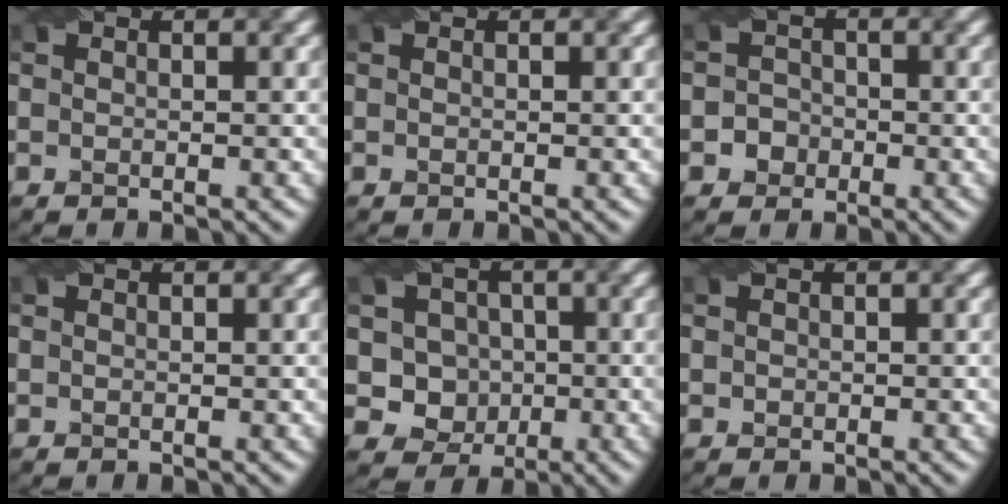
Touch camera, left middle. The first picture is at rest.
{"total": 0.0}
{"total": 2.0, "force": [-0.7, 1.9, 0.2], "torque": [0.021, 0.001, -0.016]}
{"total": 0.0}
{"total": 4.9, "force": [0.0, 4.6, 1.8], "torque": [-0.020, 0.002, -0.018]}
{"total": 0.6, "force": [0.0, 0.5, 0.1], "torque": [0.002, -0.001, -0.001]}